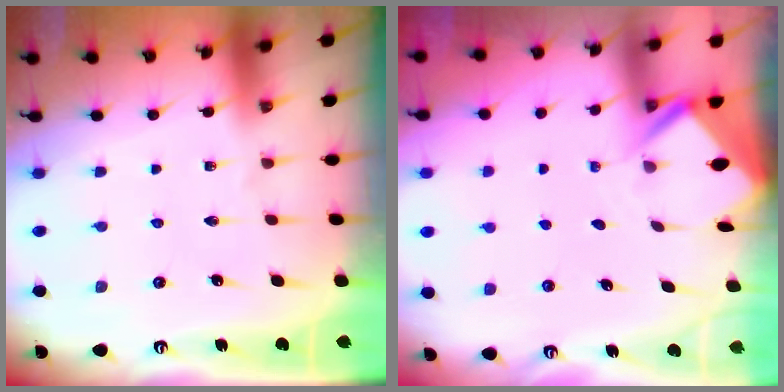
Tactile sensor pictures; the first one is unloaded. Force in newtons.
{"total": 2.6, "press": 2.6, "slide": 0.1}